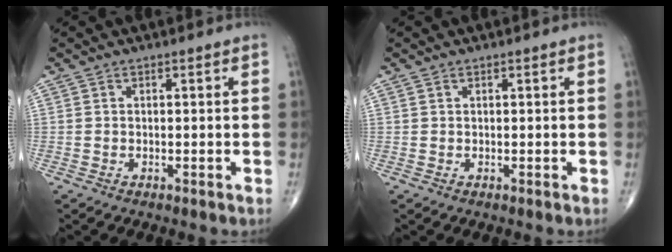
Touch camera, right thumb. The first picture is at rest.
{"total": 0.0}